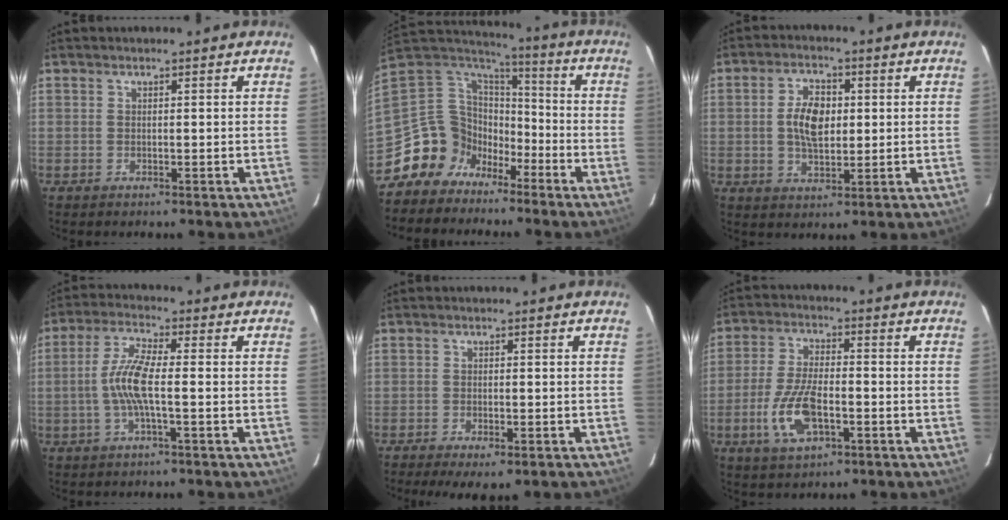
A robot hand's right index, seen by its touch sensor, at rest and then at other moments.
{"total": 13.9, "force": [-9.1, 10.1, 3.1], "torque": [-0.083, 0.029, -0.165]}
{"total": 7.5, "force": [0.6, 4.3, 6.1], "torque": [-0.115, 0.009, 0.013]}
{"total": 7.5, "force": [-1.3, 1.0, 7.3], "torque": [-0.156, 0.006, -0.027]}
{"total": 6.2, "force": [-4.2, 1.9, 4.1], "torque": [-0.093, -0.025, -0.065]}
{"total": 10.6, "force": [-3.6, 4.6, 8.9], "torque": [-0.190, -0.005, -0.065]}